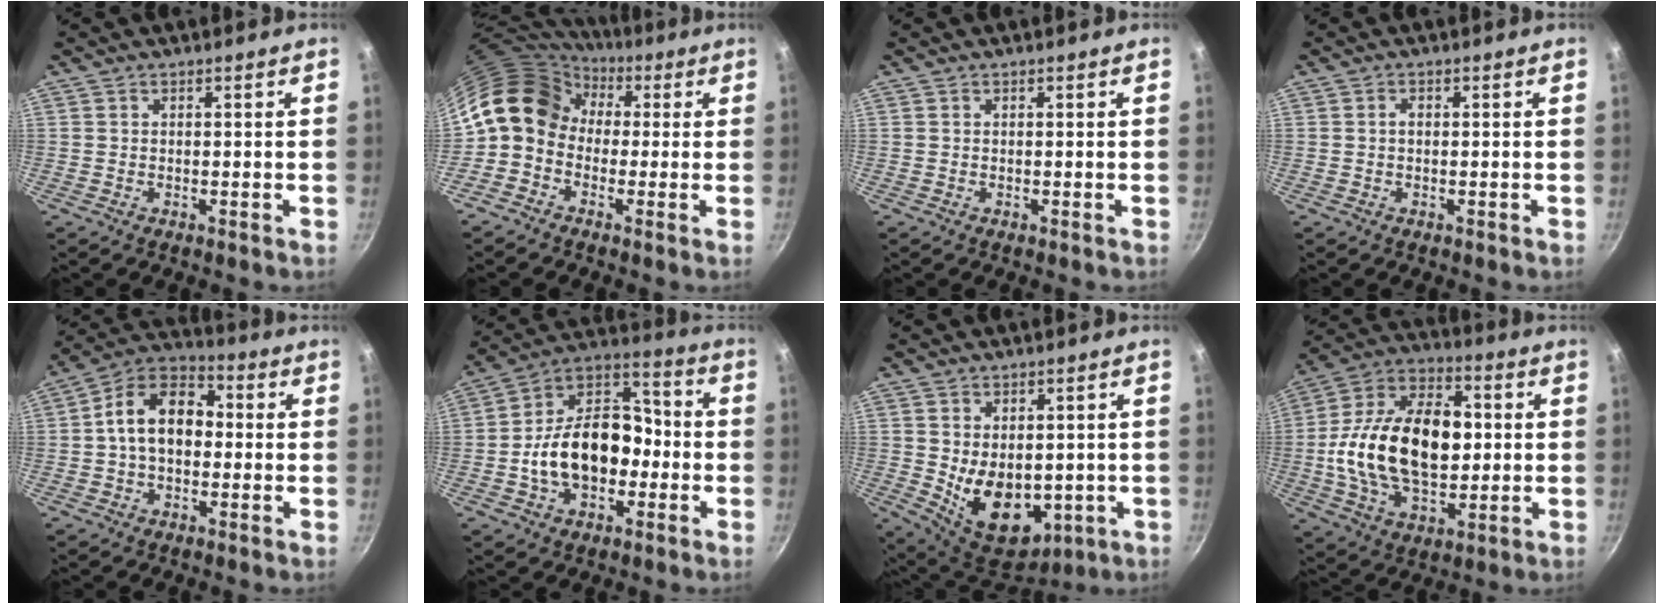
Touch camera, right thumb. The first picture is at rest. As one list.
[{"total": 12.3, "force": [1.3, 10.0, 7.1], "torque": [-0.099, 0.032, -0.003]}, {"total": 0.0}, {"total": 1.0, "force": [0.0, 0.7, 0.8], "torque": [-0.012, 0.005, 0.000]}, {"total": 12.7, "force": [0.2, 8.7, 9.2], "torque": [-0.119, 0.038, -0.018]}, {"total": 18.3, "force": [-3.6, 12.7, 12.7], "torque": [-0.177, 0.059, -0.069]}, {"total": 14.0, "force": [-1.1, 9.6, 10.1], "torque": [-0.129, -0.024, 0.014]}, {"total": 23.7, "force": [0.3, 14.6, 18.6], "torque": [-0.309, 0.023, -0.002]}]